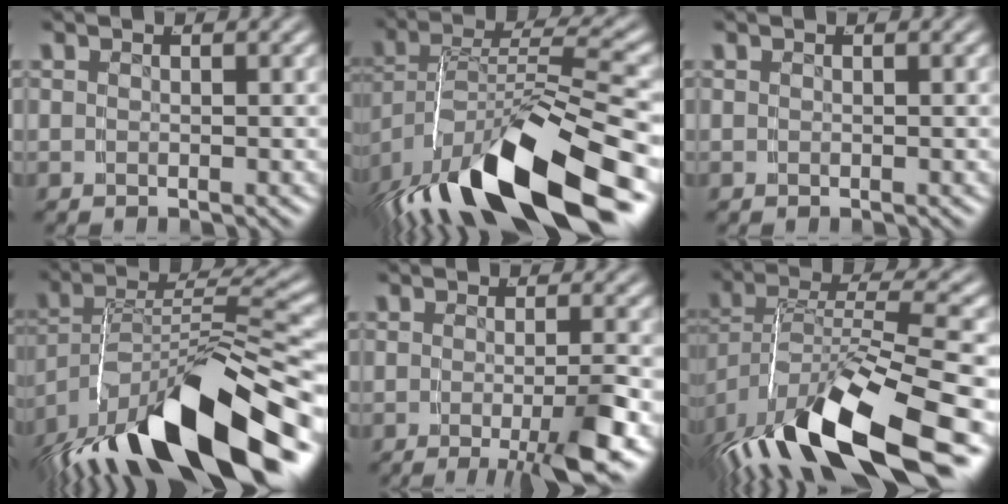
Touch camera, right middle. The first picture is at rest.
{"total": 11.5, "force": [-5.2, 4.7, 9.2], "torque": [-0.165, -0.010, -0.076]}
{"total": 0.0}
{"total": 13.8, "force": [-6.4, 6.3, 10.5], "torque": [-0.188, -0.015, -0.093]}
{"total": 5.6, "force": [-2.9, 0.7, 4.7], "torque": [-0.061, -0.007, -0.049]}
{"total": 10.4, "force": [-5.0, 3.8, 8.3], "torque": [-0.160, -0.019, -0.067]}